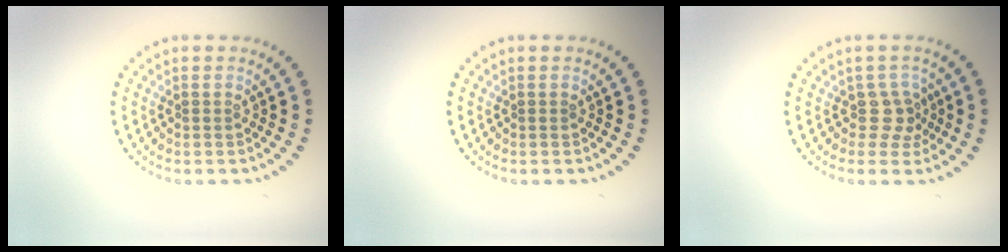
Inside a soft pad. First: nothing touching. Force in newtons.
{"total": 0.0}
{"total": 2.2, "press": 1.5, "slide": 1.5}